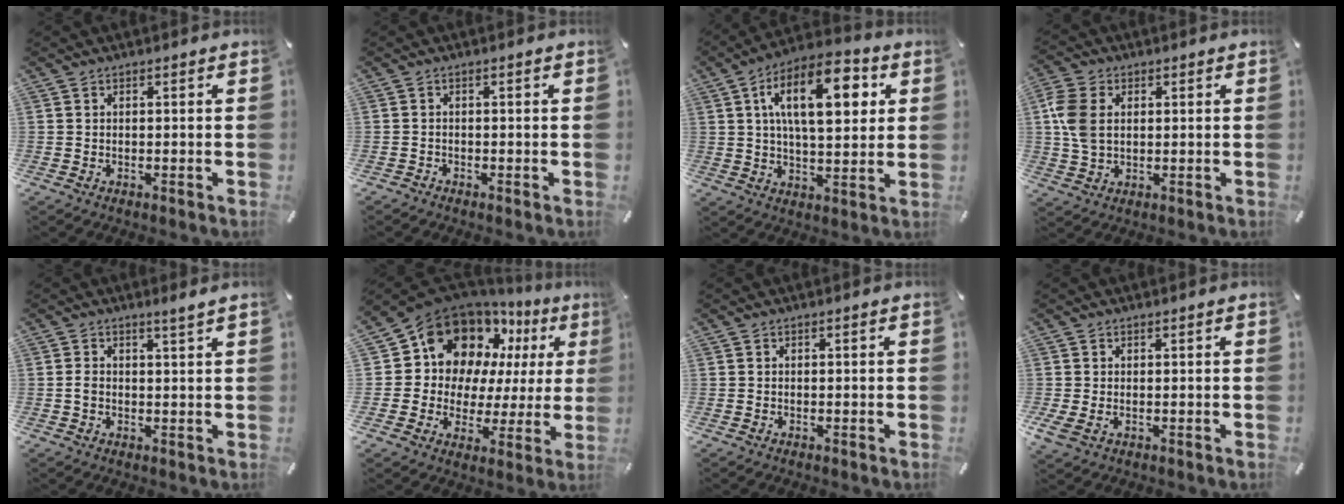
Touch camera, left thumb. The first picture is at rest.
{"total": 0.8, "force": [-0.6, 0.4, 0.1], "torque": [-0.003, 0.002, -0.015]}
{"total": 17.0, "force": [5.6, 8.2, 13.8], "torque": [-0.218, -0.001, 0.088]}
{"total": 7.6, "force": [1.5, 5.6, 4.9], "torque": [-0.126, 0.004, 0.025]}
{"total": 2.0, "force": [0.9, 0.5, 1.8], "torque": [-0.036, 0.000, 0.015]}
{"total": 15.1, "force": [9.1, 11.1, 4.7], "torque": [-0.088, -0.081, 0.166]}
{"total": 0.0}
{"total": 2.2, "force": [0.5, 1.3, 1.7], "torque": [-0.032, -0.004, 0.008]}